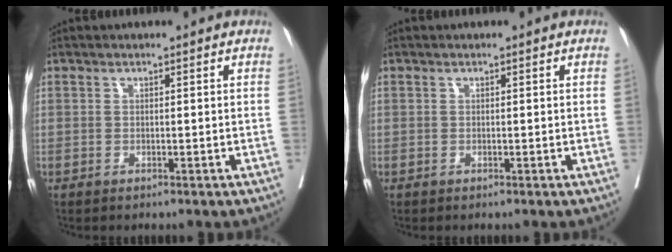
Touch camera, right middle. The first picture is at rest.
{"total": 0.0}